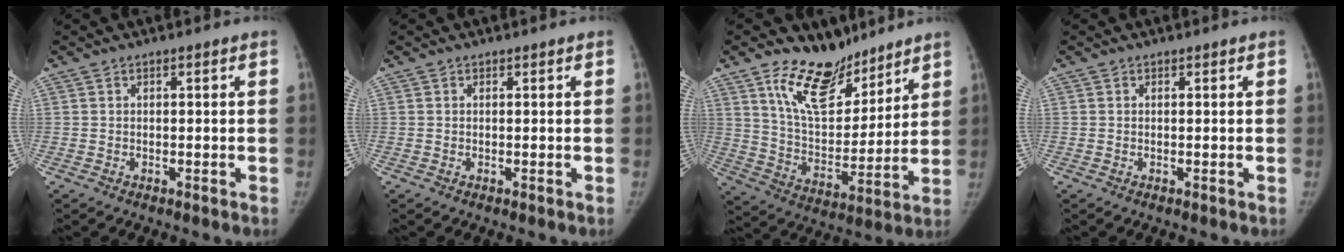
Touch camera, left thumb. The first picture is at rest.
{"total": 0.0}
{"total": 15.1, "force": [11.3, 7.4, 6.8], "torque": [-0.072, -0.082, 0.206]}
{"total": 0.0}